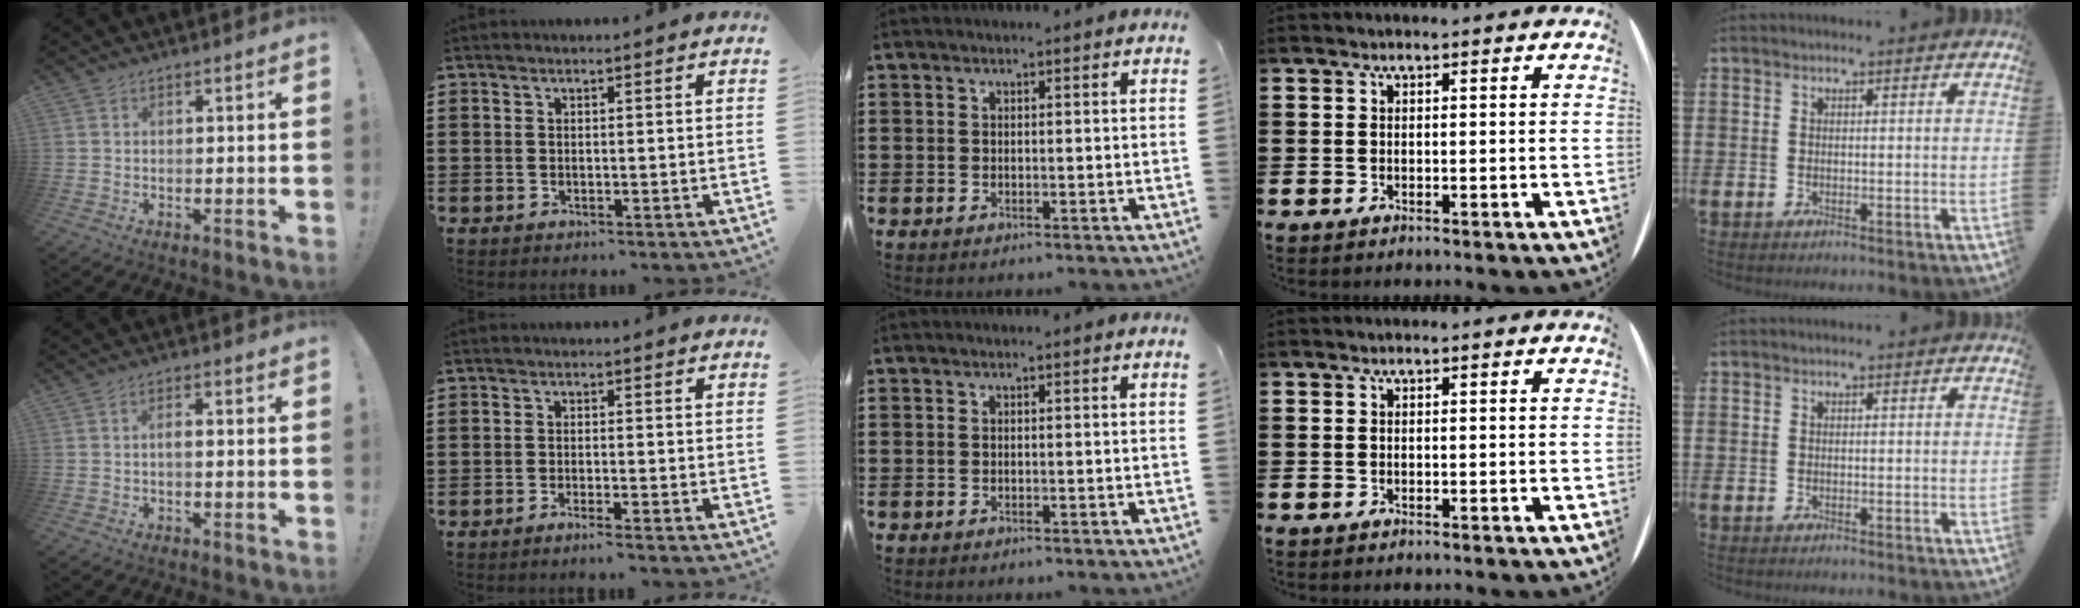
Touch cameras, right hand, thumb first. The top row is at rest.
{"thumb": {"total": 2.0, "force": [-0.6, 0.5, 1.8], "torque": [-0.035, 0.007, -0.012]}, "index": {"total": 1.3, "force": [-1.1, -0.3, 0.6], "torque": [-0.010, -0.002, -0.020]}}